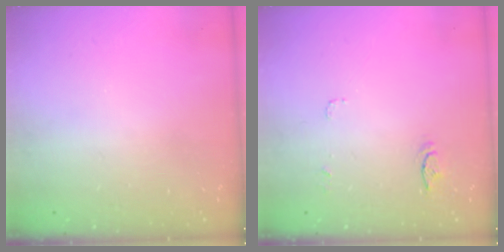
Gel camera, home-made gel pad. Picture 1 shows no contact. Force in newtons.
{"total": 5.5, "press": 5.4, "slide": 0.4}